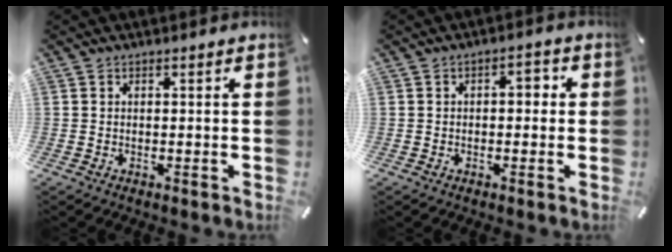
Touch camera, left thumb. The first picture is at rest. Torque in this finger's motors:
{"motor_torque": [0.54, 0.47, 0.46, 0.03, 0.02]}